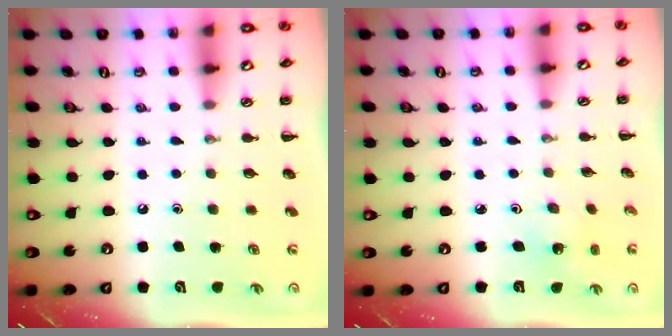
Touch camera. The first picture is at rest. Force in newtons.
{"total": 2.3, "press": 2.2, "slide": 0.8}